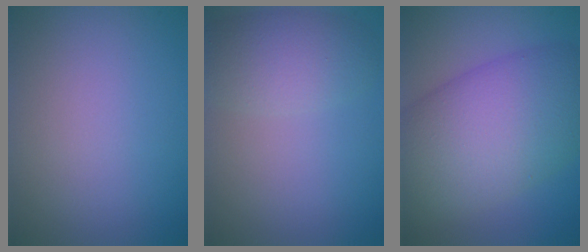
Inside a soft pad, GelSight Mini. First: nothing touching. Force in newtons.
{"total": 3.7, "press": 3.7, "slide": 0.1}
{"total": 12.0, "press": 12.0, "slide": 0.5}